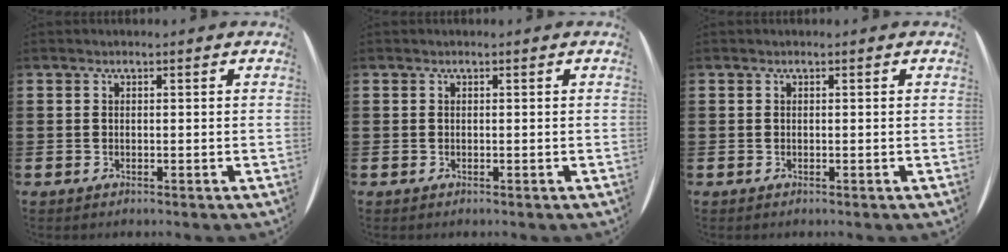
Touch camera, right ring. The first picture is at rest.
{"total": 0.0}
{"total": 0.0}